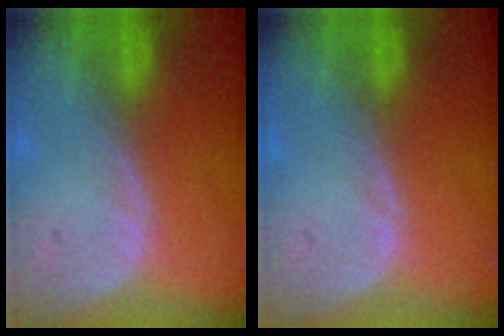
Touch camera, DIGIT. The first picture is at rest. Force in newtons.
{"total": 0.0}